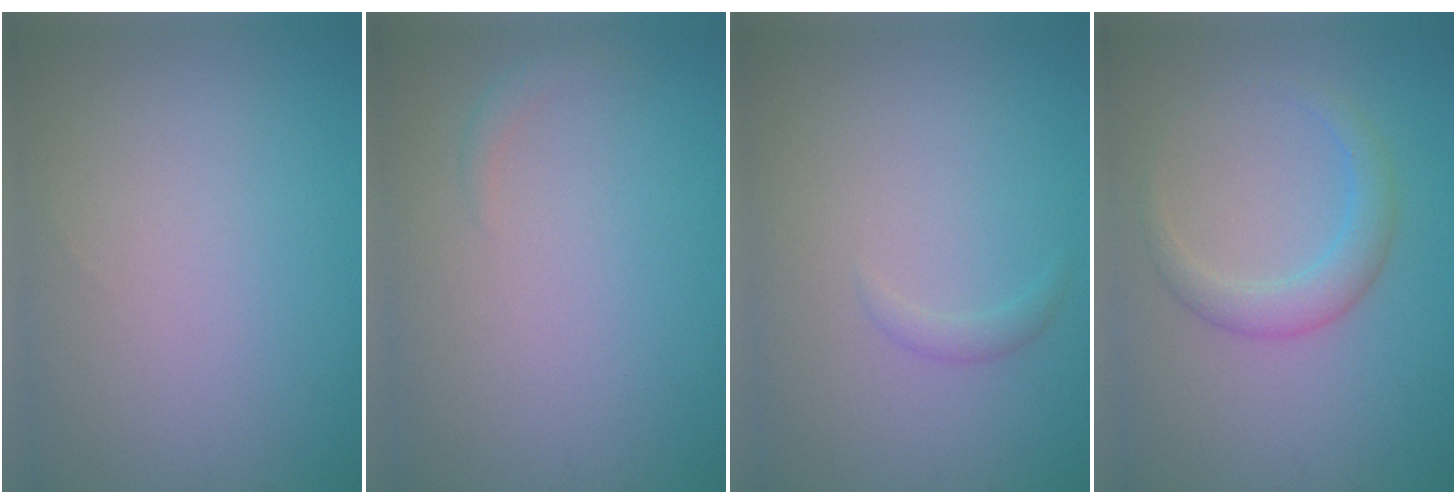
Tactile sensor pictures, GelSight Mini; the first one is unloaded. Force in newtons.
{"total": 0.8, "press": 0.8, "slide": 0.0}
{"total": 0.9, "press": 0.9, "slide": 0.0}
{"total": 2.7, "press": 2.7, "slide": 0.1}